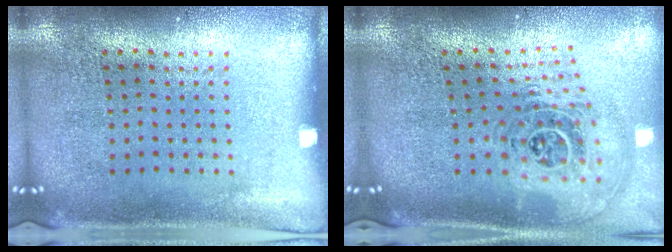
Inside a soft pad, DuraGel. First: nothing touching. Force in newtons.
{"total": 1.8, "press": 1.5, "slide": 1.1}